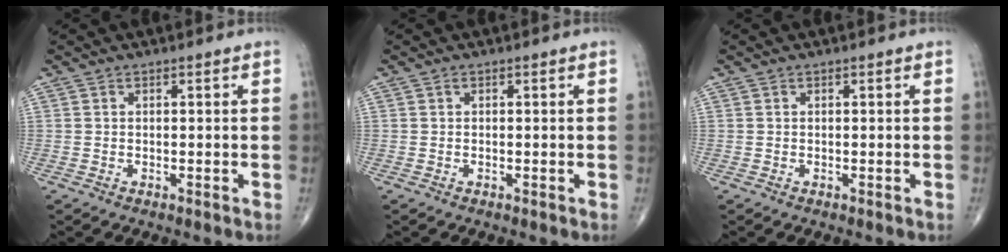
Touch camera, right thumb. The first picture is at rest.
{"total": 0.0}
{"total": 0.0}